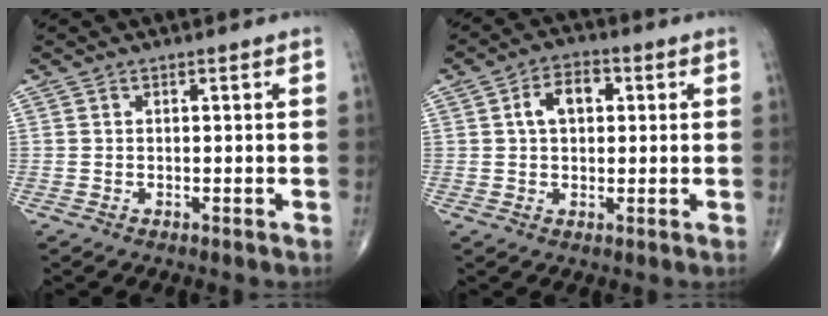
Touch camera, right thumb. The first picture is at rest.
{"total": 6.3, "force": [1.4, 4.0, 4.7], "torque": [-0.071, 0.014, 0.017]}